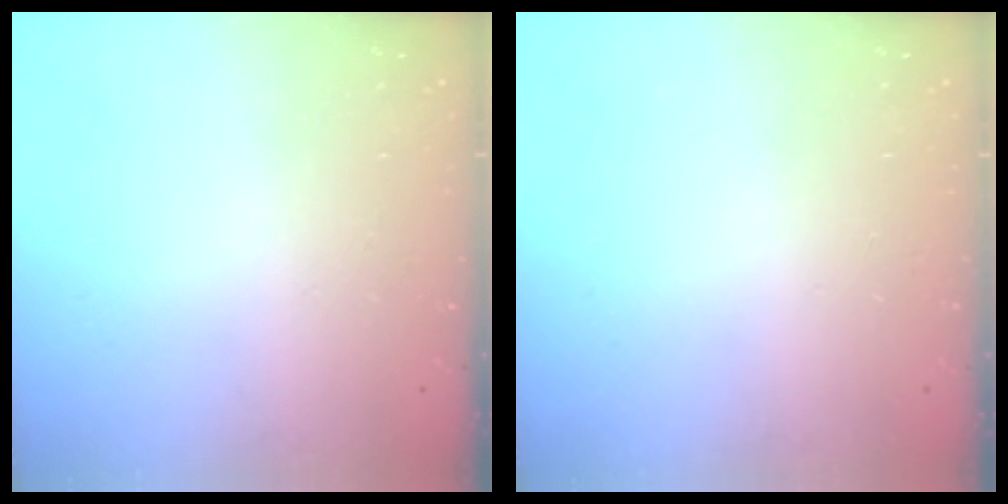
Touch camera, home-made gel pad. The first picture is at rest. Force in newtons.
{"total": 0.0}